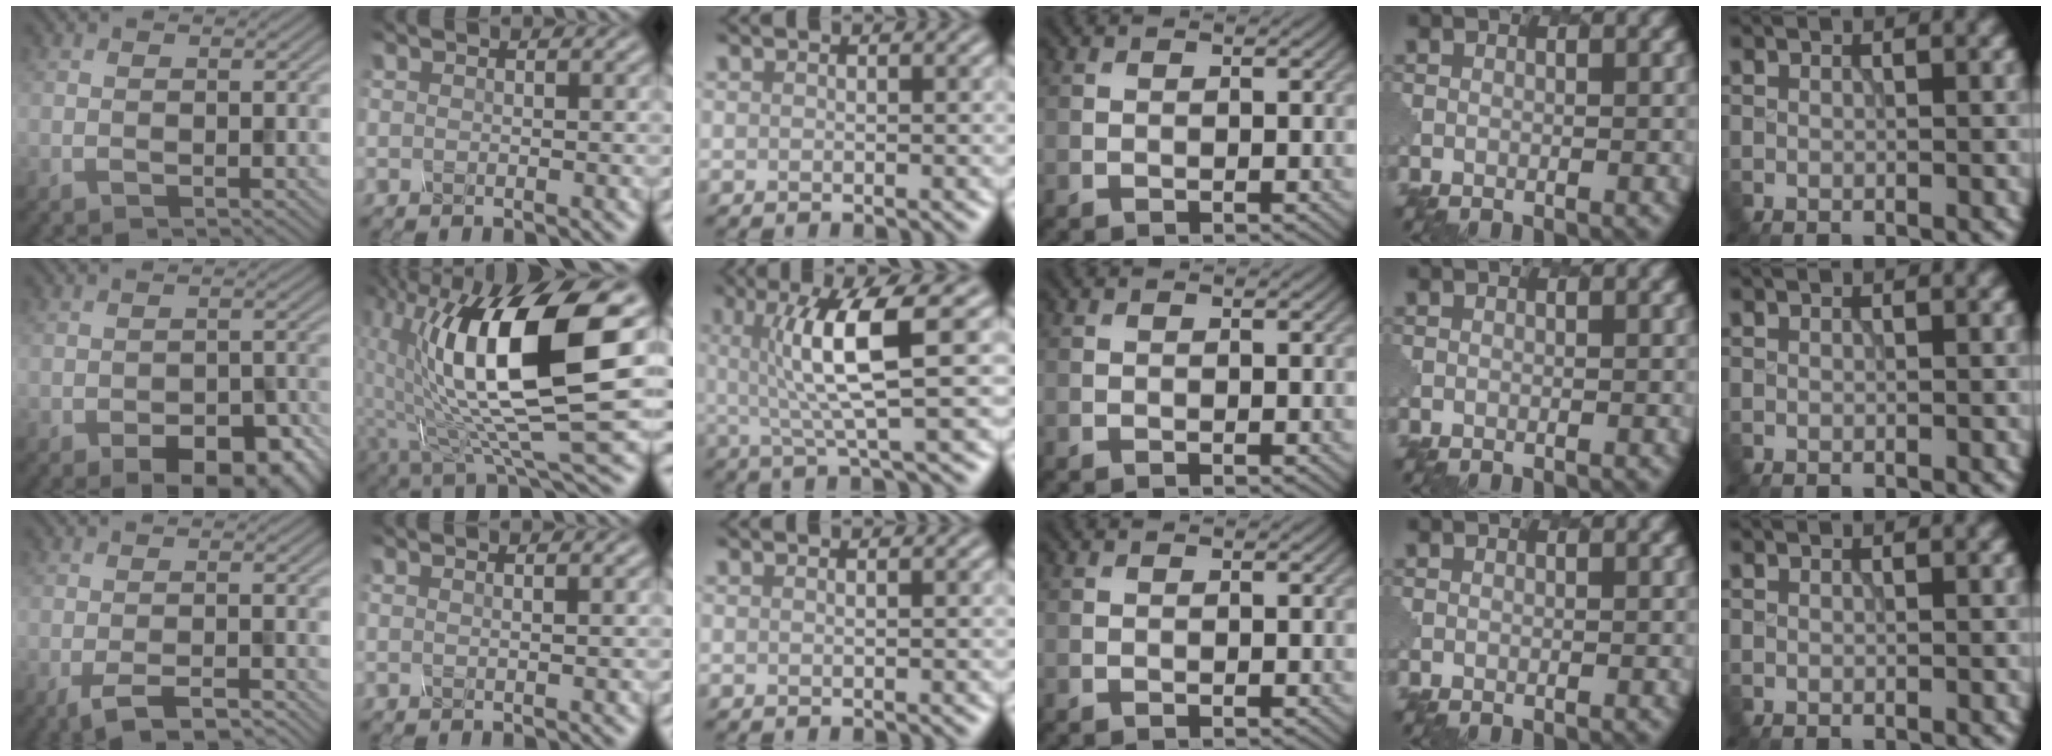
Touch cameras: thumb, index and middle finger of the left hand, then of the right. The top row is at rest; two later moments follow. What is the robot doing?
{"motion": "shake", "object": "salt shaker"}